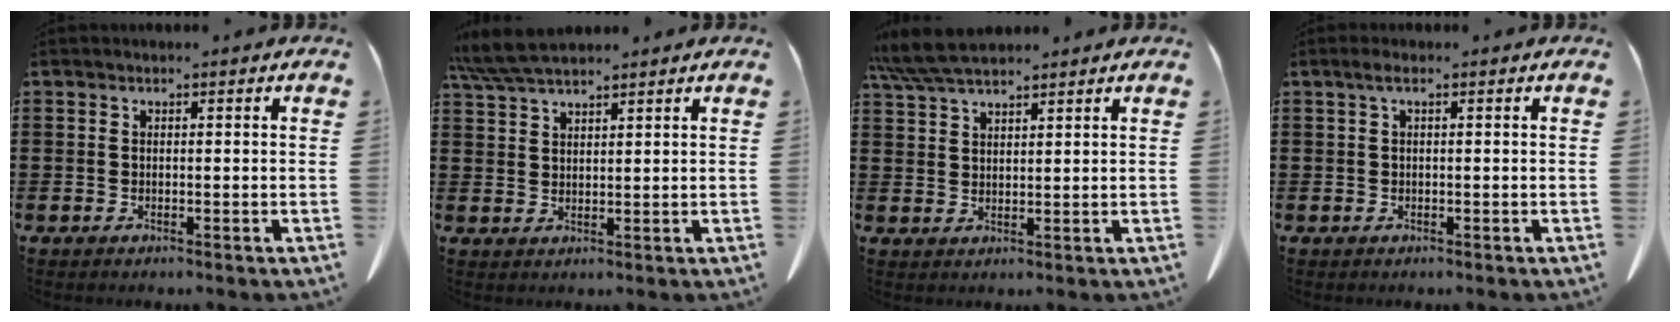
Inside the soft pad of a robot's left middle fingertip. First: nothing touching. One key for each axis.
{"total": 5.2, "fx": 4.5, "fy": 0.8, "fz": 2.5, "tx": -0.062, "ty": -0.006, "tz": 0.086}
{"total": 5.8, "fx": 5.0, "fy": 1.1, "fz": 2.8, "tx": -0.068, "ty": -0.008, "tz": 0.095}
{"total": 1.4, "fx": 0.1, "fy": 0.3, "fz": 1.4, "tx": -0.026, "ty": 0.001, "tz": 0.001}